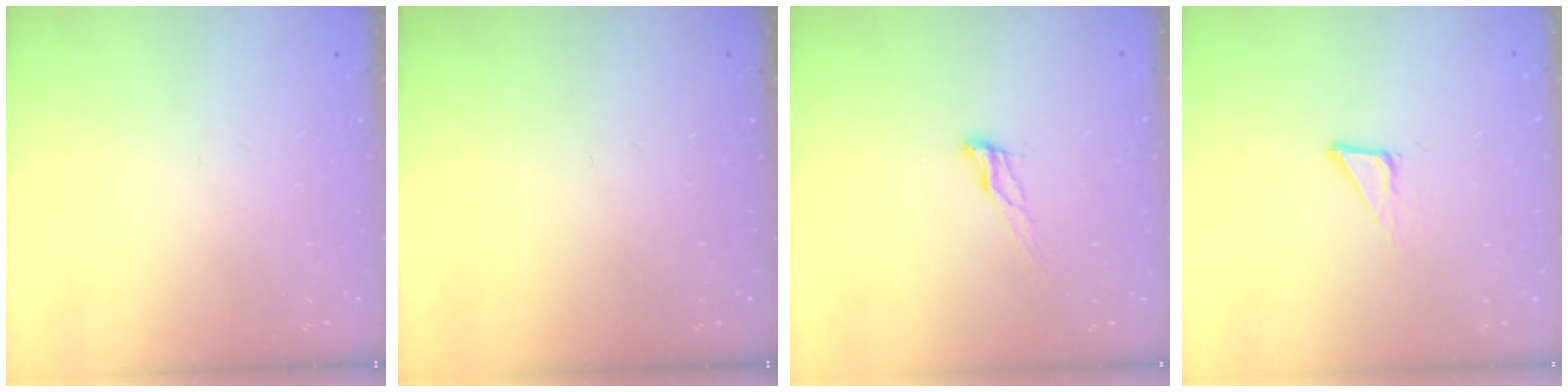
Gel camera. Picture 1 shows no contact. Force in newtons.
{"total": 0.0}
{"total": 8.6, "press": 8.2, "slide": 2.5}
{"total": 4.4, "press": 4.4, "slide": 0.1}